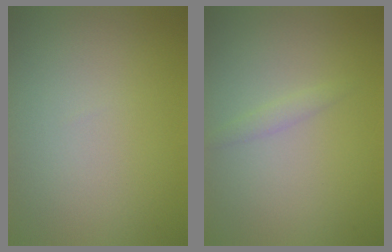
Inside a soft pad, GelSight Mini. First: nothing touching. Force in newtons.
{"total": 0.9, "press": 0.9, "slide": 0.1}